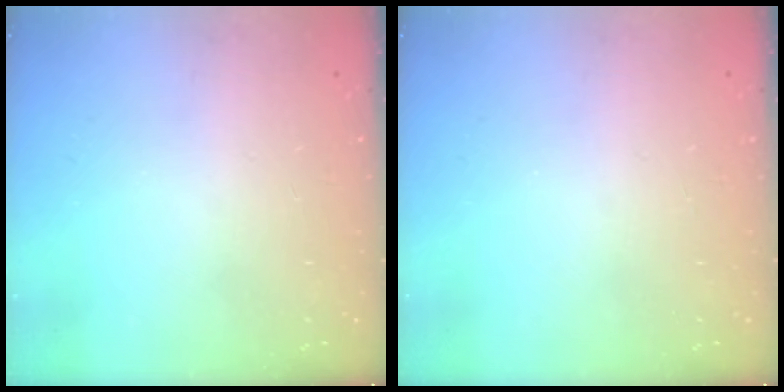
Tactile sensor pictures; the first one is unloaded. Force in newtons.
{"total": 0.0}